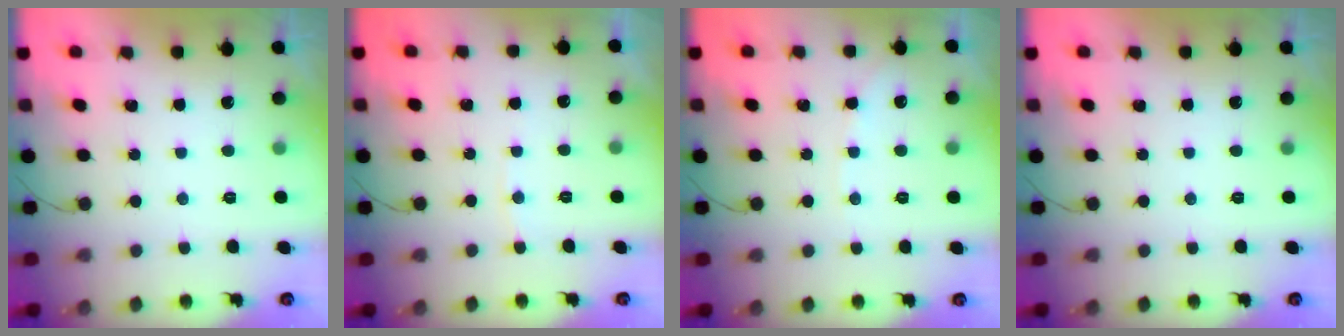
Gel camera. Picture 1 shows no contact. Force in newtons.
{"total": 2.9, "press": 2.9, "slide": 0.3}
{"total": 3.6, "press": 3.6, "slide": 0.4}
{"total": 0.0}